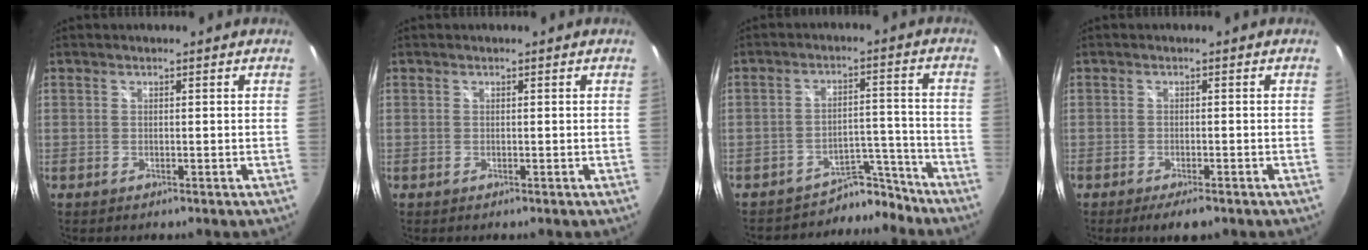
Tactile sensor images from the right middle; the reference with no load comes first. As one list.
[{"total": 0.0}, {"total": 8.5, "force": [-7.8, 3.3, 0.3], "torque": [0.006, 0.044, -0.109]}, {"total": 4.0, "force": [-2.9, 1.1, 2.5], "torque": [-0.052, -0.012, -0.047]}]